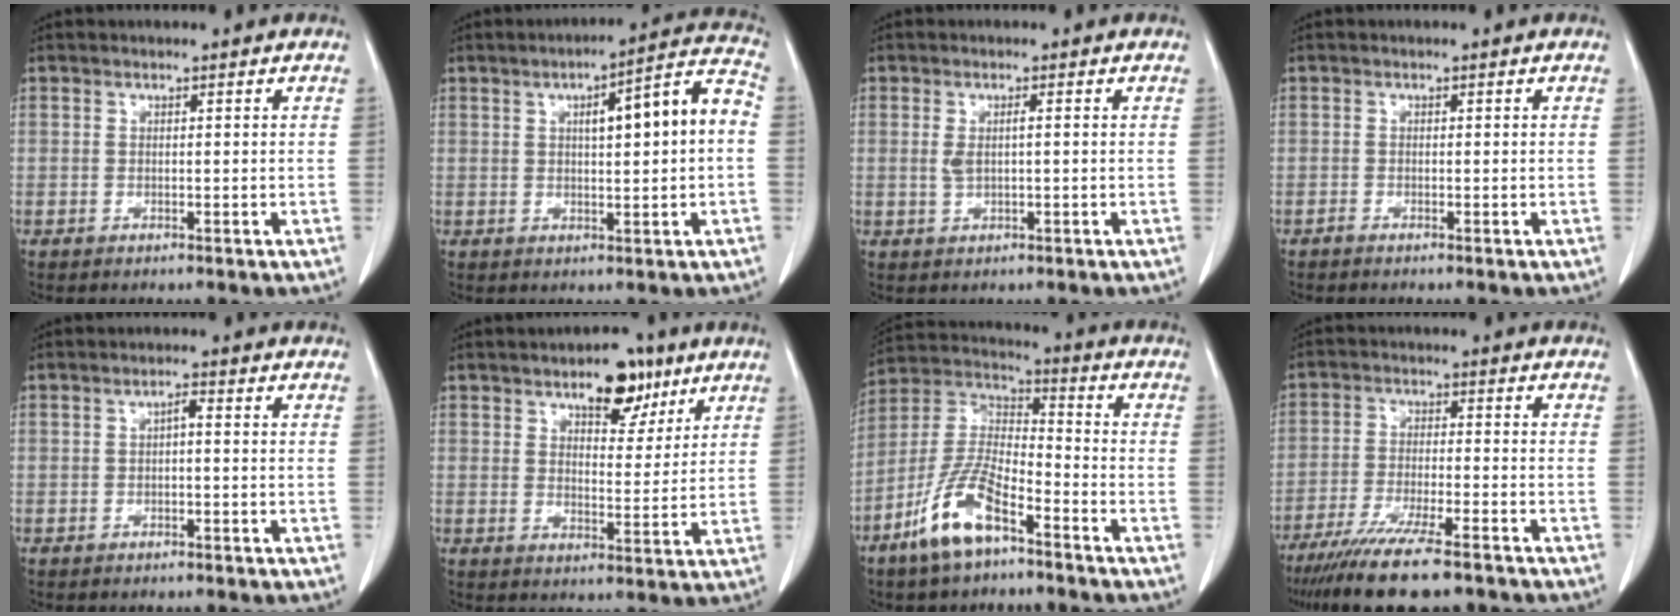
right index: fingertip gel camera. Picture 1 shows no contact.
{"total": 11.5, "force": [1.2, 2.0, 11.3], "torque": [-0.158, 0.036, 0.020]}
{"total": 2.9, "force": [0.2, 1.1, 2.7], "torque": [-0.062, 0.010, 0.008]}
{"total": 0.6, "force": [-0.4, 0.2, 0.4], "torque": [-0.008, 0.001, -0.007]}
{"total": 1.7, "force": [0.0, 0.7, 1.5], "torque": [-0.029, 0.007, 0.001]}
{"total": 8.6, "force": [5.4, 4.0, 5.4], "torque": [-0.079, 0.005, 0.085]}
{"total": 12.4, "force": [-7.4, 4.0, 9.2], "torque": [-0.204, -0.001, -0.143]}
{"total": 14.5, "force": [-11.1, 2.2, 9.0], "torque": [-0.169, -0.036, -0.183]}